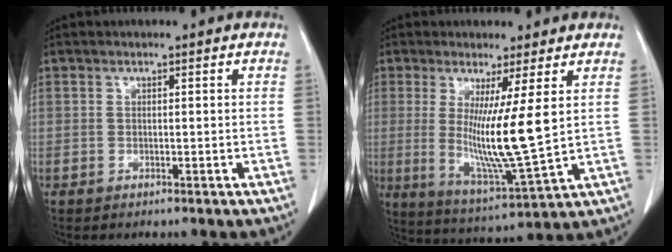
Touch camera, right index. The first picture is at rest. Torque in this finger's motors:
{"motor_torque": [1.17, 0.96, 0.37, 0.15]}